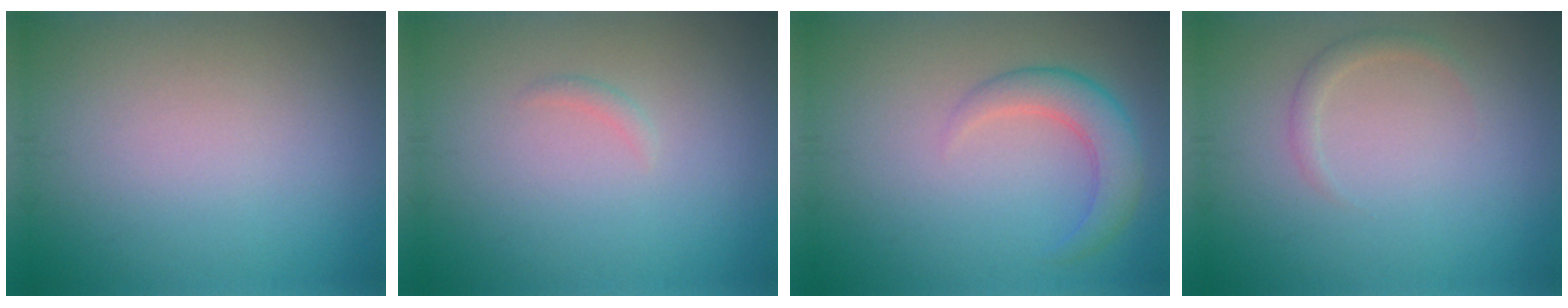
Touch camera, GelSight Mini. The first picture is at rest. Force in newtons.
{"total": 0.6, "press": 0.6, "slide": 0.0}
{"total": 3.3, "press": 3.3, "slide": 0.2}
{"total": 1.0, "press": 1.0, "slide": 0.1}